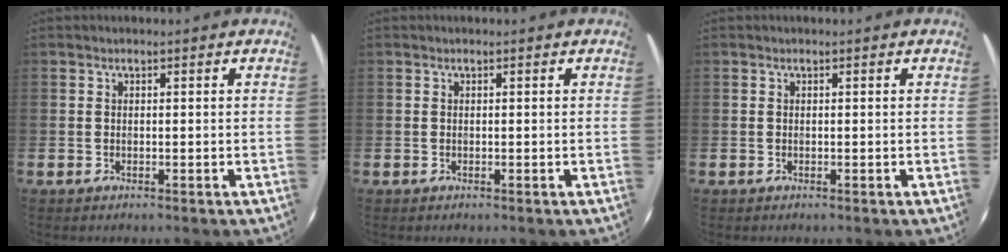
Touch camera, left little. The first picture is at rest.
{"total": 0.0}
{"total": 0.0}